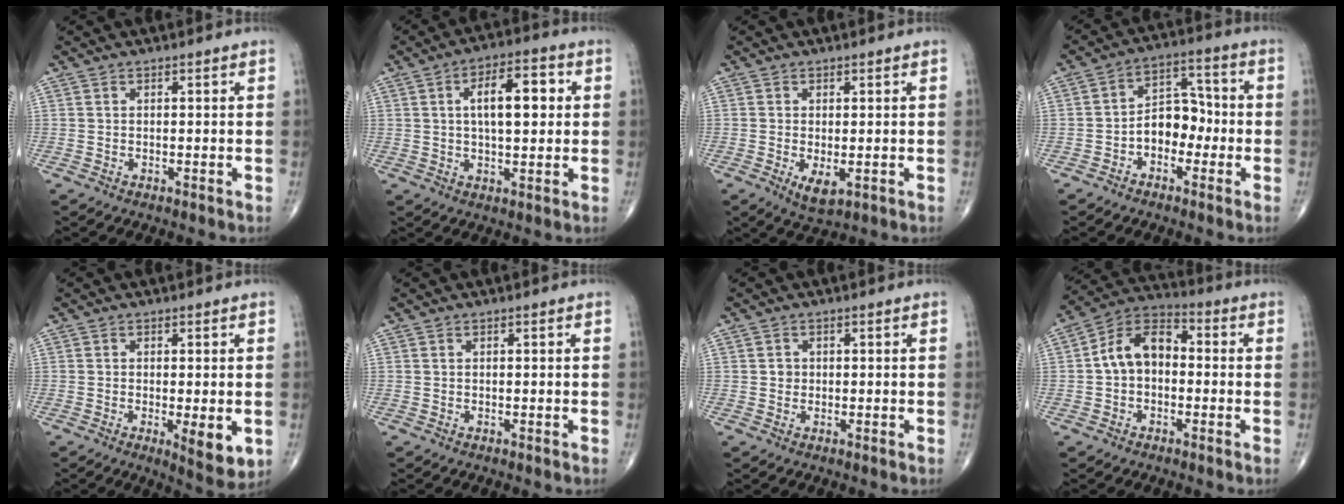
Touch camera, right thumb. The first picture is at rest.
{"total": 10.6, "force": [2.0, 4.7, 9.3], "torque": [-0.128, 0.012, 0.026]}
{"total": 3.8, "force": [-0.9, 1.7, 3.2], "torque": [-0.057, -0.010, -0.008]}
{"total": 9.9, "force": [-2.6, 7.0, 6.6], "torque": [-0.076, 0.048, -0.057]}
{"total": 6.3, "force": [-1.5, 1.9, 5.9], "torque": [-0.083, -0.017, -0.020]}
{"total": 0.0}
{"total": 1.3, "force": [0.0, 1.2, 0.4], "torque": [-0.001, 0.003, 0.000]}
{"total": 10.2, "force": [-0.3, 7.0, 7.4], "torque": [-0.108, 0.037, -0.023]}